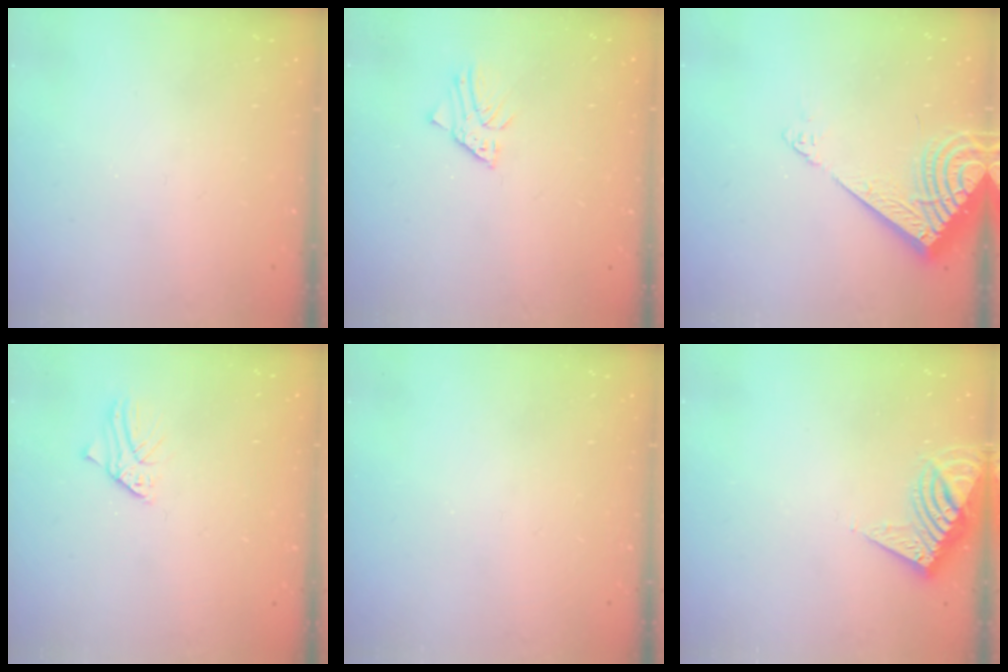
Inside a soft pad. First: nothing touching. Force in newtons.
{"total": 2.4, "press": 2.4, "slide": 0.2}
{"total": 8.8, "press": 8.7, "slide": 1.4}
{"total": 1.2, "press": 1.2, "slide": 0.1}
{"total": 0.0}
{"total": 11.9, "press": 11.8, "slide": 1.2}